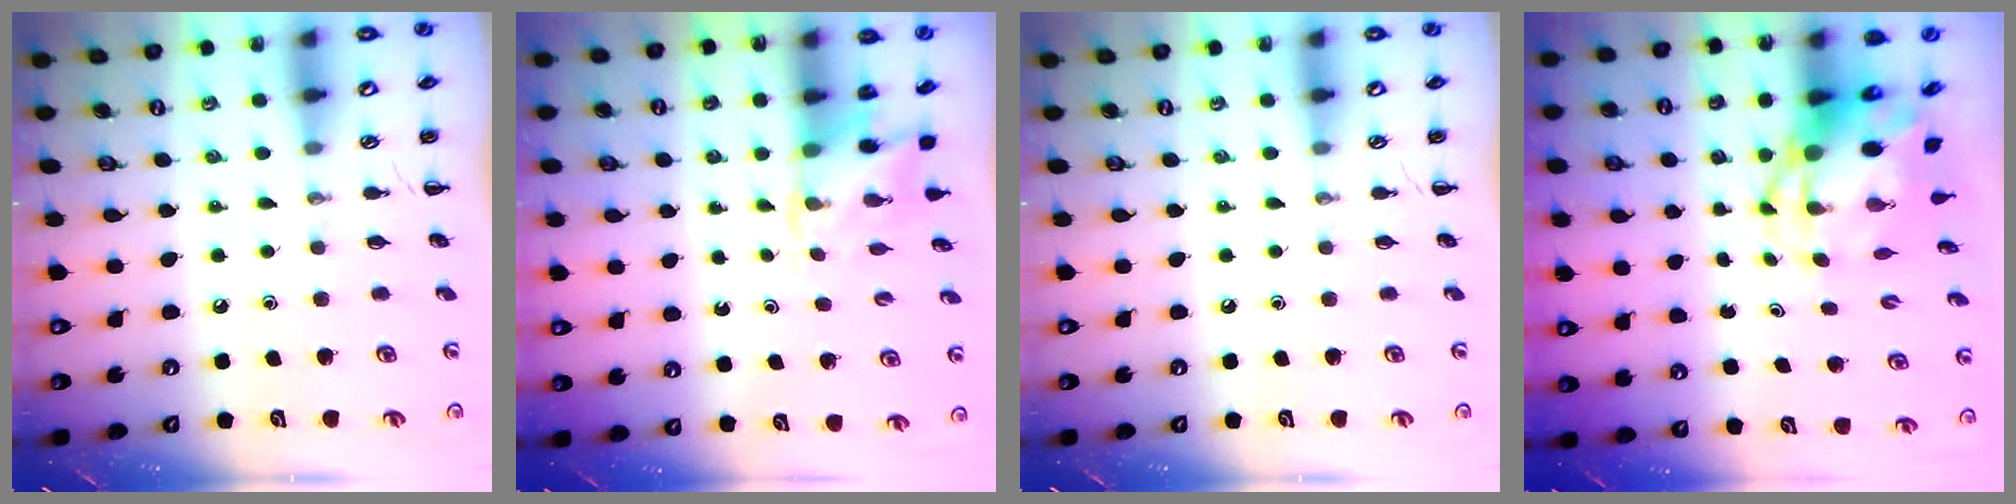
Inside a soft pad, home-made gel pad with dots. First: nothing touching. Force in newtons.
{"total": 2.8, "press": 2.6, "slide": 1.0}
{"total": 0.0}
{"total": 5.8, "press": 5.6, "slide": 1.7}